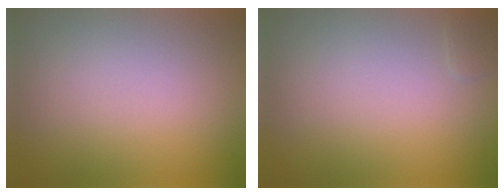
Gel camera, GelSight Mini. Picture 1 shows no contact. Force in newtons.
{"total": 0.5, "press": 0.5, "slide": 0.0}